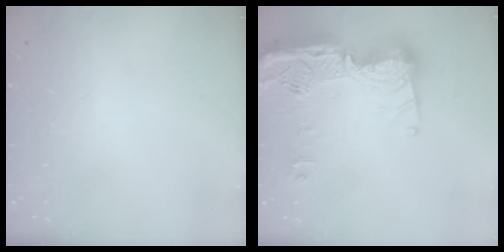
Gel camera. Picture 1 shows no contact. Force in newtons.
{"total": 23.2, "press": 23.1, "slide": 2.1}